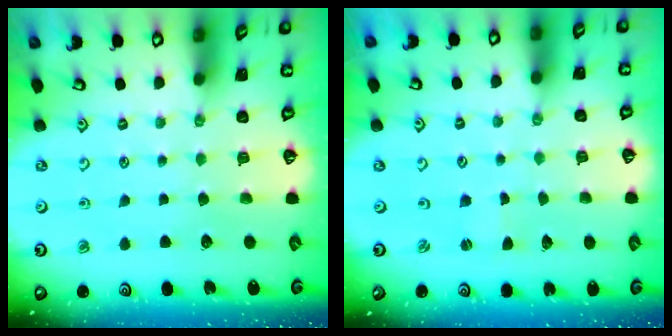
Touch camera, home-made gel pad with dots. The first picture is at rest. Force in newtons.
{"total": 0.0}